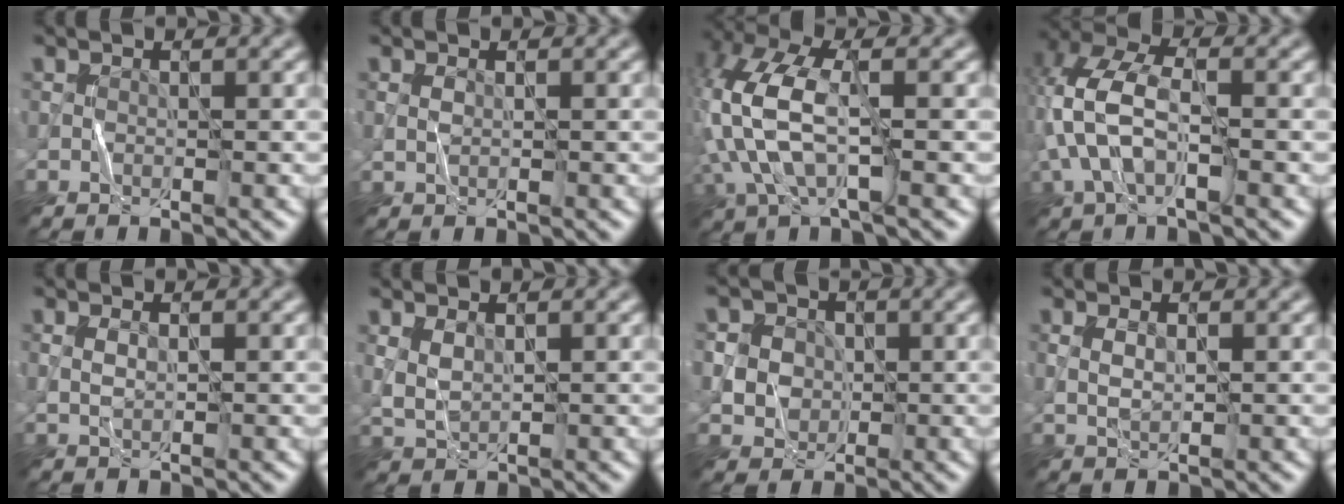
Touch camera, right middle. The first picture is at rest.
{"total": 0.8, "force": [0.2, 0.4, 0.7], "torque": [-0.017, 0.001, 0.003]}
{"total": 9.0, "force": [-0.4, 4.2, 8.0], "torque": [-0.198, 0.013, -0.017]}
{"total": 7.1, "force": [-0.9, 3.6, 6.0], "torque": [-0.143, 0.019, -0.027]}
{"total": 1.2, "force": [0.2, 0.5, 1.0], "torque": [-0.024, 0.001, 0.004]}
{"total": 1.8, "force": [0.8, 0.9, 1.3], "torque": [-0.033, -0.002, 0.022]}
{"total": 6.2, "force": [1.4, 5.6, 2.2], "torque": [-0.046, 0.029, 0.015]}
{"total": 1.5, "force": [0.4, 0.7, 1.3], "torque": [-0.032, 0.000, 0.009]}